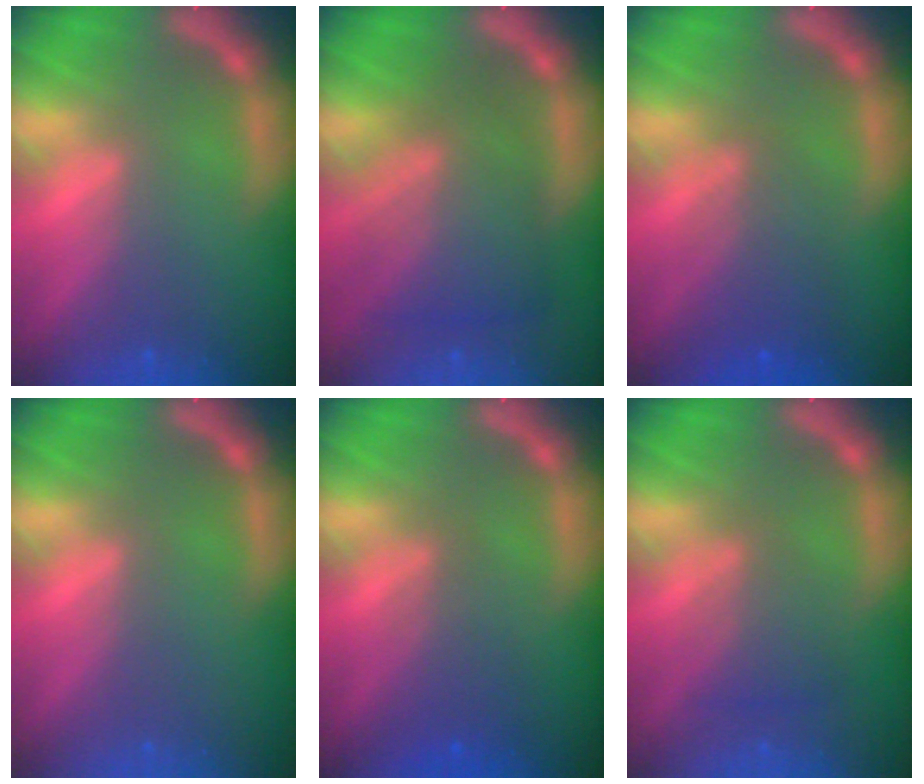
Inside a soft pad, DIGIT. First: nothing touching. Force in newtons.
{"total": 7.6}
{"total": 4.0}
{"total": 0.0}
{"total": 3.0}
{"total": 3.0}